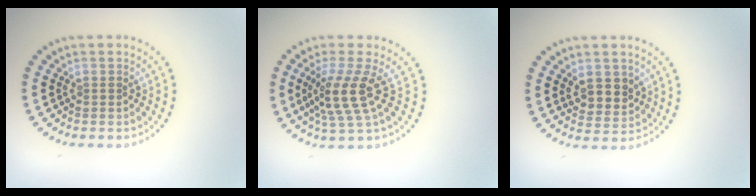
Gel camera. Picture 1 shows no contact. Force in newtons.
{"total": 4.0, "press": 3.0, "slide": 2.7}
{"total": 2.9, "press": 2.7, "slide": 1.0}